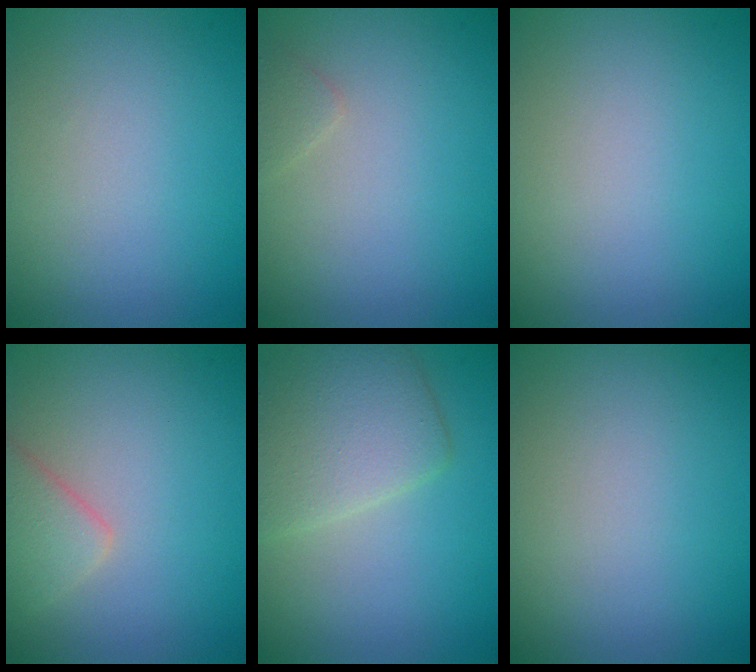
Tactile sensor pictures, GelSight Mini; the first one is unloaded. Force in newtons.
{"total": 0.8, "press": 0.8, "slide": 0.1}
{"total": 0.0}
{"total": 2.6, "press": 2.6, "slide": 0.2}
{"total": 4.7, "press": 4.7, "slide": 0.3}
{"total": 0.0}